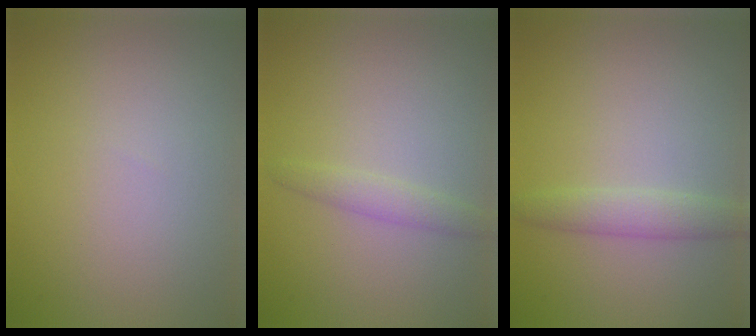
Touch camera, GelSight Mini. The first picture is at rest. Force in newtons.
{"total": 1.5, "press": 1.5, "slide": 0.0}
{"total": 2.1, "press": 2.1, "slide": 0.1}